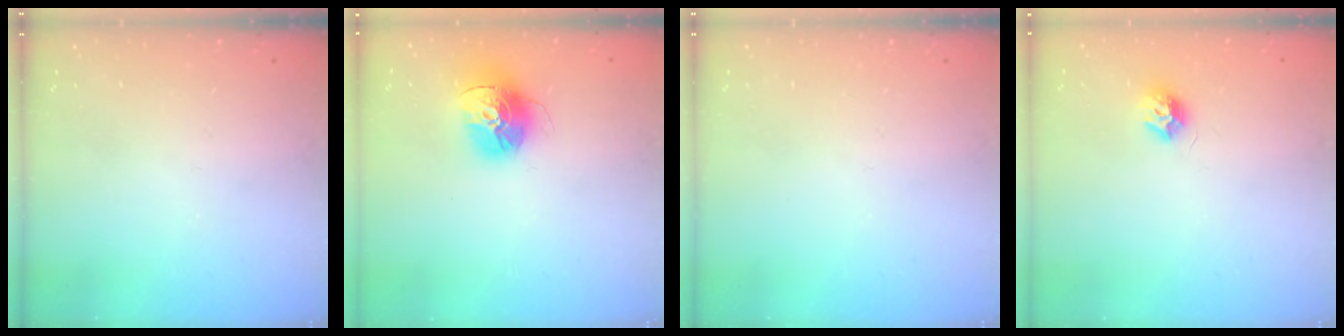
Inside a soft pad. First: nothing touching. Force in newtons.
{"total": 15.3, "press": 15.2, "slide": 1.4}
{"total": 0.0}
{"total": 7.6, "press": 7.6, "slide": 0.2}